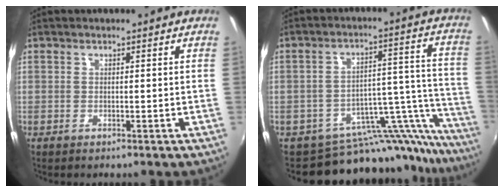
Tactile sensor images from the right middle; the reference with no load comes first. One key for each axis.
{"total": 19.3, "fx": -17.8, "fy": 6.1, "fz": 4.3, "tx": -0.040, "ty": 0.041, "tz": -0.252}